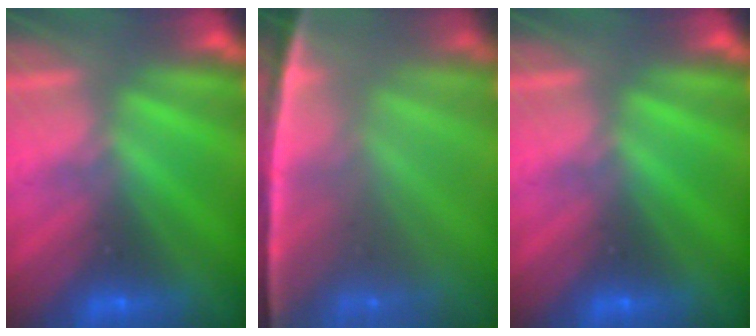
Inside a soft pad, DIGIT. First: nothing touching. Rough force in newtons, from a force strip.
{"total": 7.6}
{"total": 0.0}